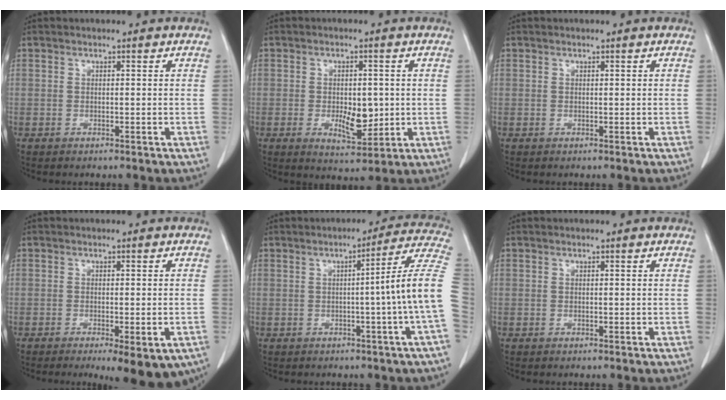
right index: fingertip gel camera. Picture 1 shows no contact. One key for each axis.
{"total": 6.0, "fx": -0.6, "fy": 2.7, "fz": 5.2, "tx": -0.076, "ty": -0.007, "tz": 0.000}
{"total": 0.0}
{"total": 8.4, "fx": -5.0, "fy": 2.2, "fz": 6.4, "tx": -0.066, "ty": -0.014, "tz": -0.069}
{"total": 11.2, "fx": -1.3, "fy": -2.6, "fz": 10.8, "tx": -0.124, "ty": 0.009, "tz": -0.024}
{"total": 0.0}